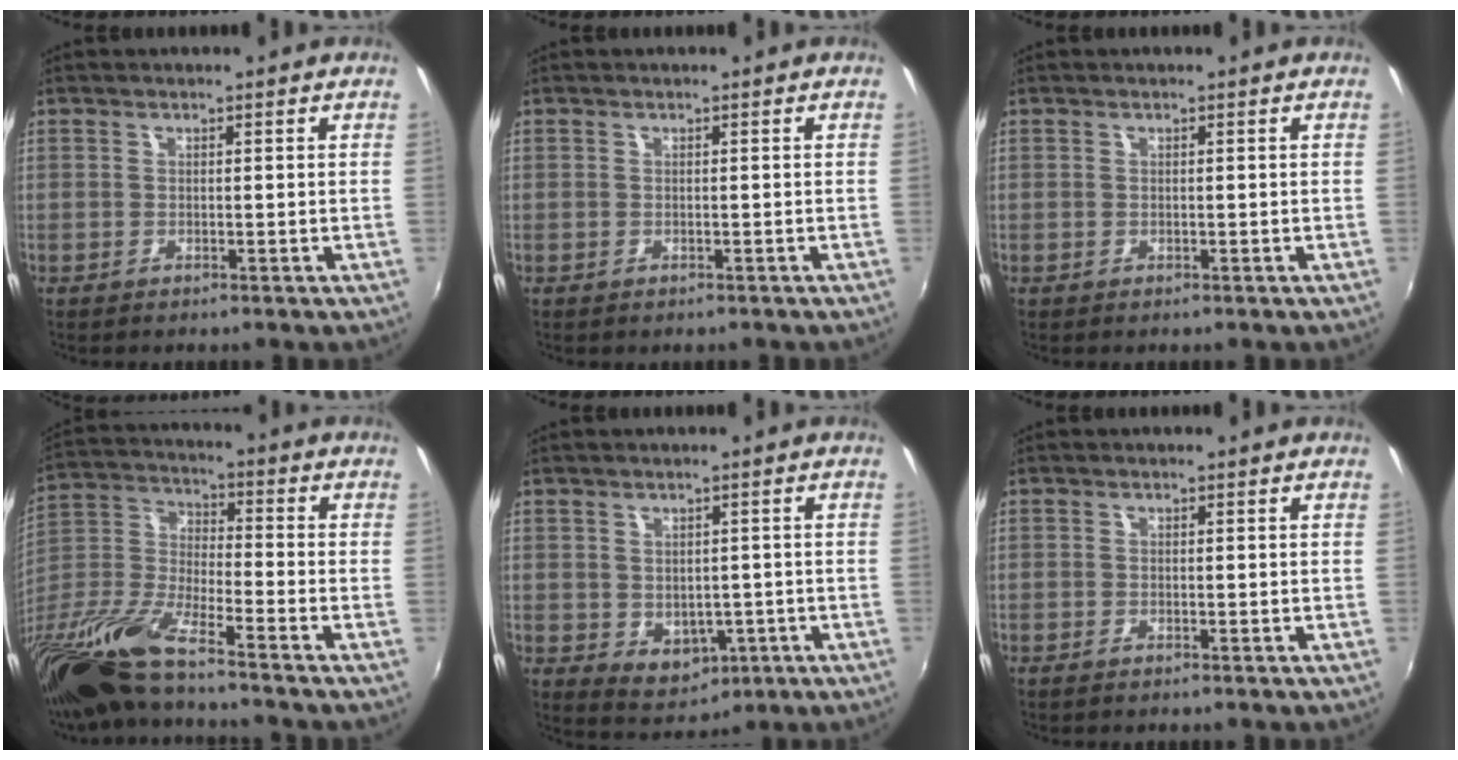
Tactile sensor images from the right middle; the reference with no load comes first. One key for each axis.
{"total": 0.6, "fx": -0.3, "fy": 0.5, "fz": 0.0, "tx": 0.000, "ty": -0.001, "tz": -0.003}
{"total": 0.0}
{"total": 16.5, "fx": -12.9, "fy": 1.7, "fz": 10.2, "tx": -0.214, "ty": -0.033, "tz": -0.260}
{"total": 5.4, "fx": -0.9, "fy": 4.4, "fz": 2.9, "tx": -0.054, "ty": -0.005, "tz": 0.002}
{"total": 0.6, "fx": -0.5, "fy": 0.0, "fz": 0.4, "tx": -0.008, "ty": -0.002, "tz": -0.011}